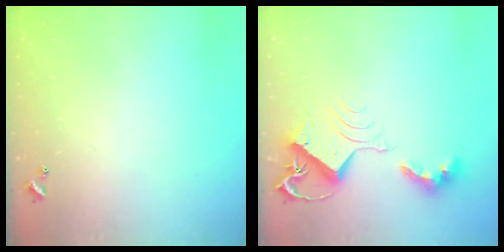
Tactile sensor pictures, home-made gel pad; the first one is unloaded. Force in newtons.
{"total": 11.7, "press": 11.7, "slide": 0.4}